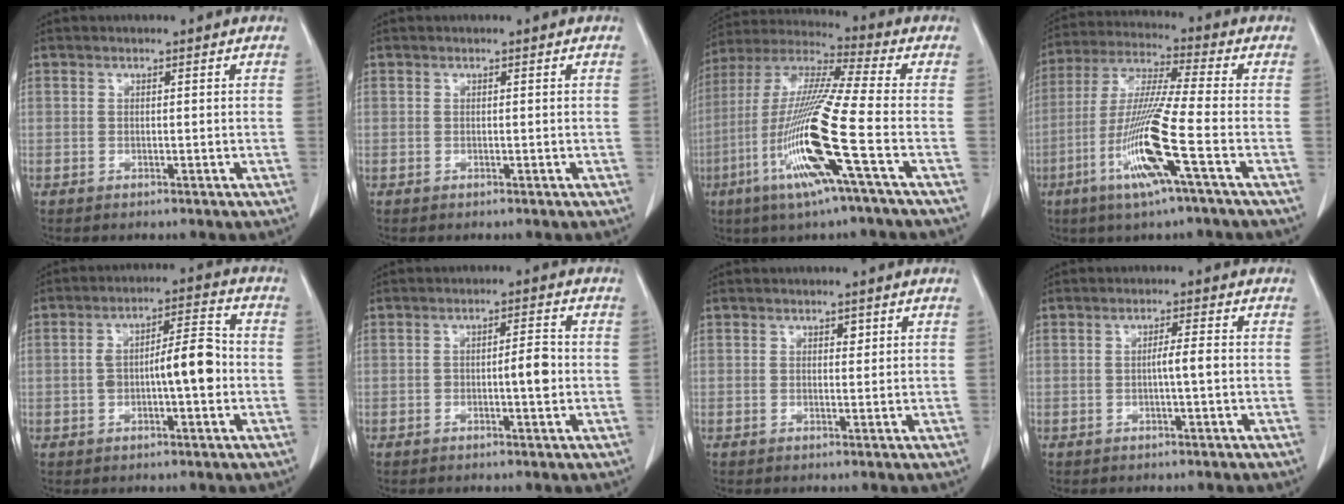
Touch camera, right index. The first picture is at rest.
{"total": 0.0}
{"total": 17.3, "force": [-6.0, -0.9, 16.2], "torque": [-0.334, -0.021, -0.124]}
{"total": 13.7, "force": [-5.2, -0.9, 12.6], "torque": [-0.260, -0.019, -0.105]}
{"total": 8.2, "force": [-1.1, 2.0, 7.9], "torque": [-0.141, 0.023, -0.020]}
{"total": 3.5, "force": [-0.7, 0.8, 3.4], "torque": [-0.049, 0.004, -0.010]}
{"total": 1.0, "force": [0.5, 0.6, 0.6], "torque": [-0.006, -0.002, 0.006]}
{"total": 2.4, "force": [-0.4, -0.2, 2.4], "torque": [-0.039, 0.002, -0.007]}